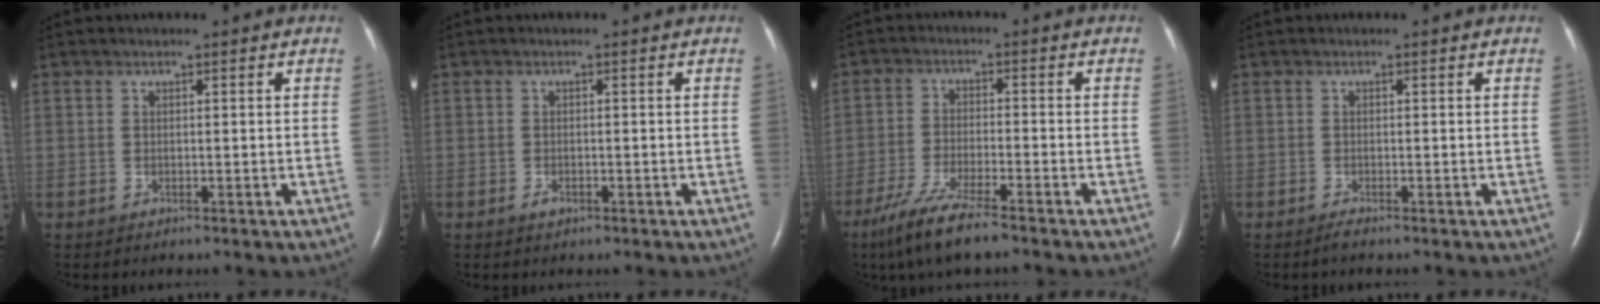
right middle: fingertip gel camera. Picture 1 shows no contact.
{"total": 1.1, "force": [-0.6, 0.6, 0.7], "torque": [-0.014, 0.000, -0.008]}
{"total": 8.6, "force": [-6.4, 0.6, 5.8], "torque": [-0.119, -0.026, -0.117]}
{"total": 0.7, "force": [-0.6, -0.1, 0.4], "torque": [-0.011, -0.002, -0.012]}